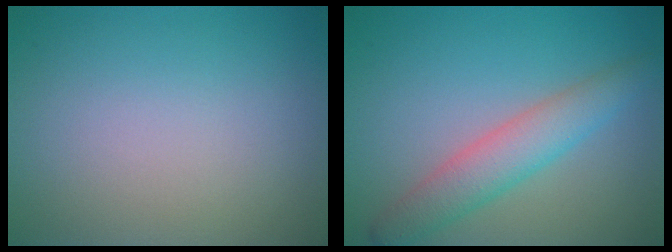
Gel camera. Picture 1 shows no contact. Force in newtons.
{"total": 4.0, "press": 4.0, "slide": 0.1}